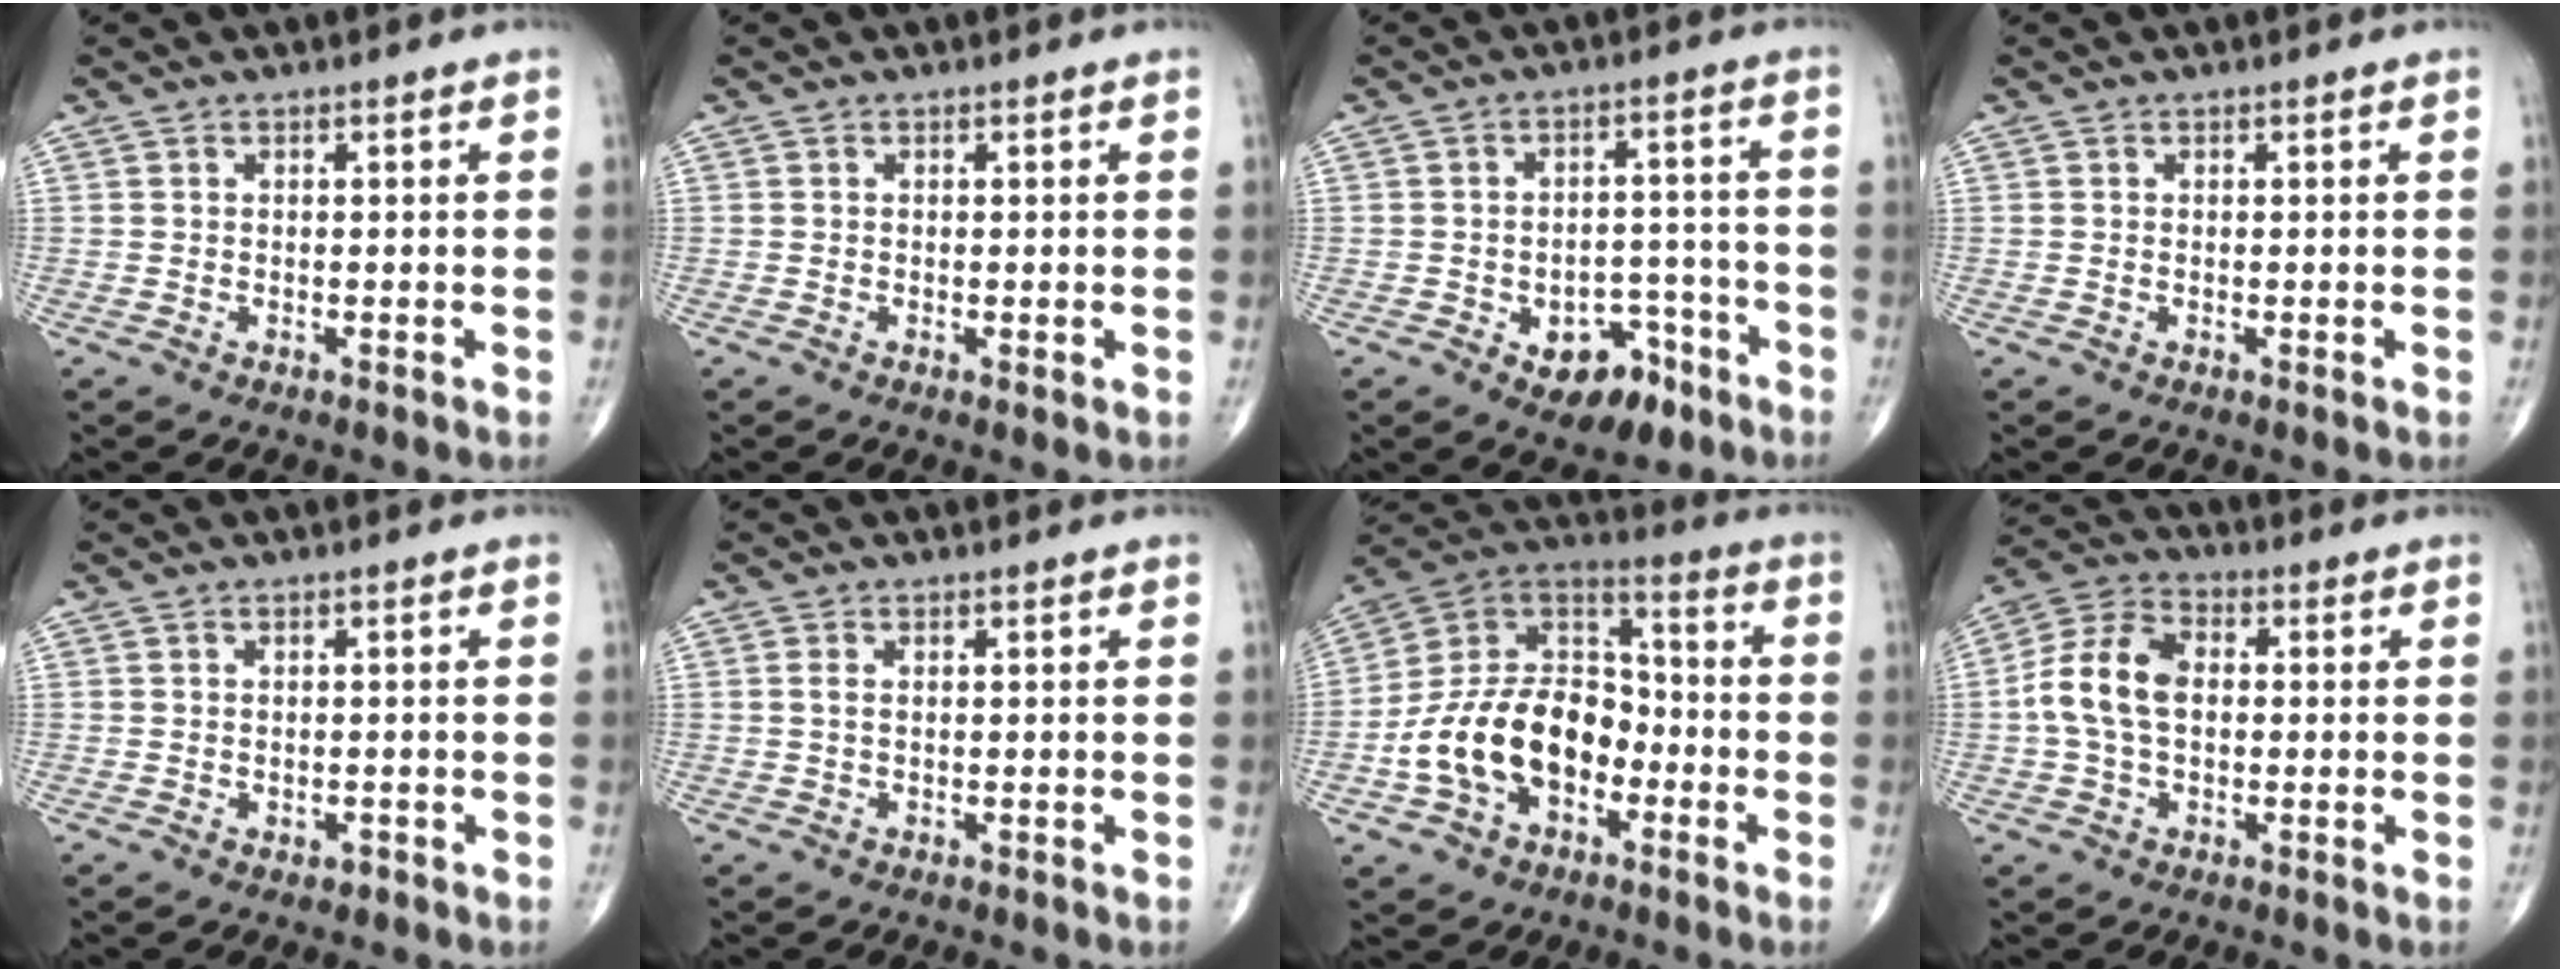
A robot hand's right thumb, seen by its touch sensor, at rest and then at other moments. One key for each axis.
{"total": 0.6, "fx": 0.0, "fy": 0.1, "fz": 0.5, "tx": -0.011, "ty": -0.004, "tz": -0.002}
{"total": 9.6, "fx": -4.9, "fy": 5.9, "fz": 5.7, "tx": -0.043, "ty": 0.042, "tz": -0.063}
{"total": 0.0}
{"total": 1.1, "fx": -0.5, "fy": 0.8, "fz": 0.6, "tx": -0.004, "ty": 0.002, "tz": -0.004}
{"total": 0.8, "fx": 0.1, "fy": 0.4, "fz": 0.8, "tx": -0.019, "ty": 0.000, "tz": 0.000}
{"total": 18.6, "fx": -5.4, "fy": 12.8, "fz": 12.4, "tx": -0.193, "ty": 0.059, "tz": -0.102}
{"total": 10.2, "fx": 0.1, "fy": 6.7, "fz": 7.8, "tx": -0.154, "ty": 0.029, "tz": -0.006}